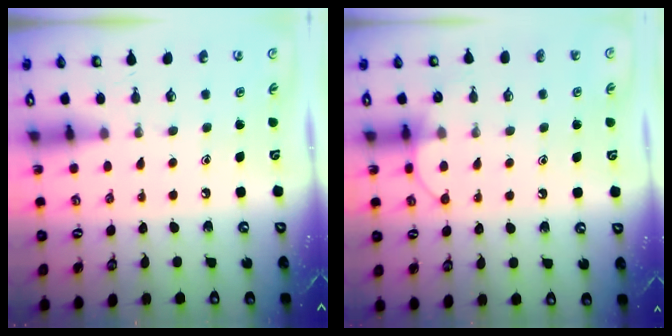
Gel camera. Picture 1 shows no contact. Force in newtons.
{"total": 6.5, "press": 6.5, "slide": 0.5}